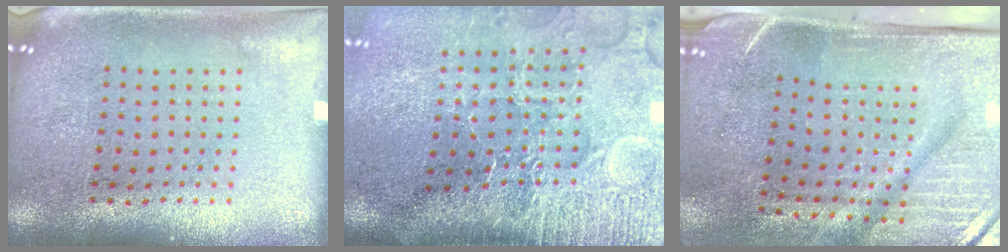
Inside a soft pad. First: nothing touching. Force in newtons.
{"total": 4.6, "press": 3.8, "slide": 2.6}
{"total": 4.8, "press": 3.9, "slide": 2.8}